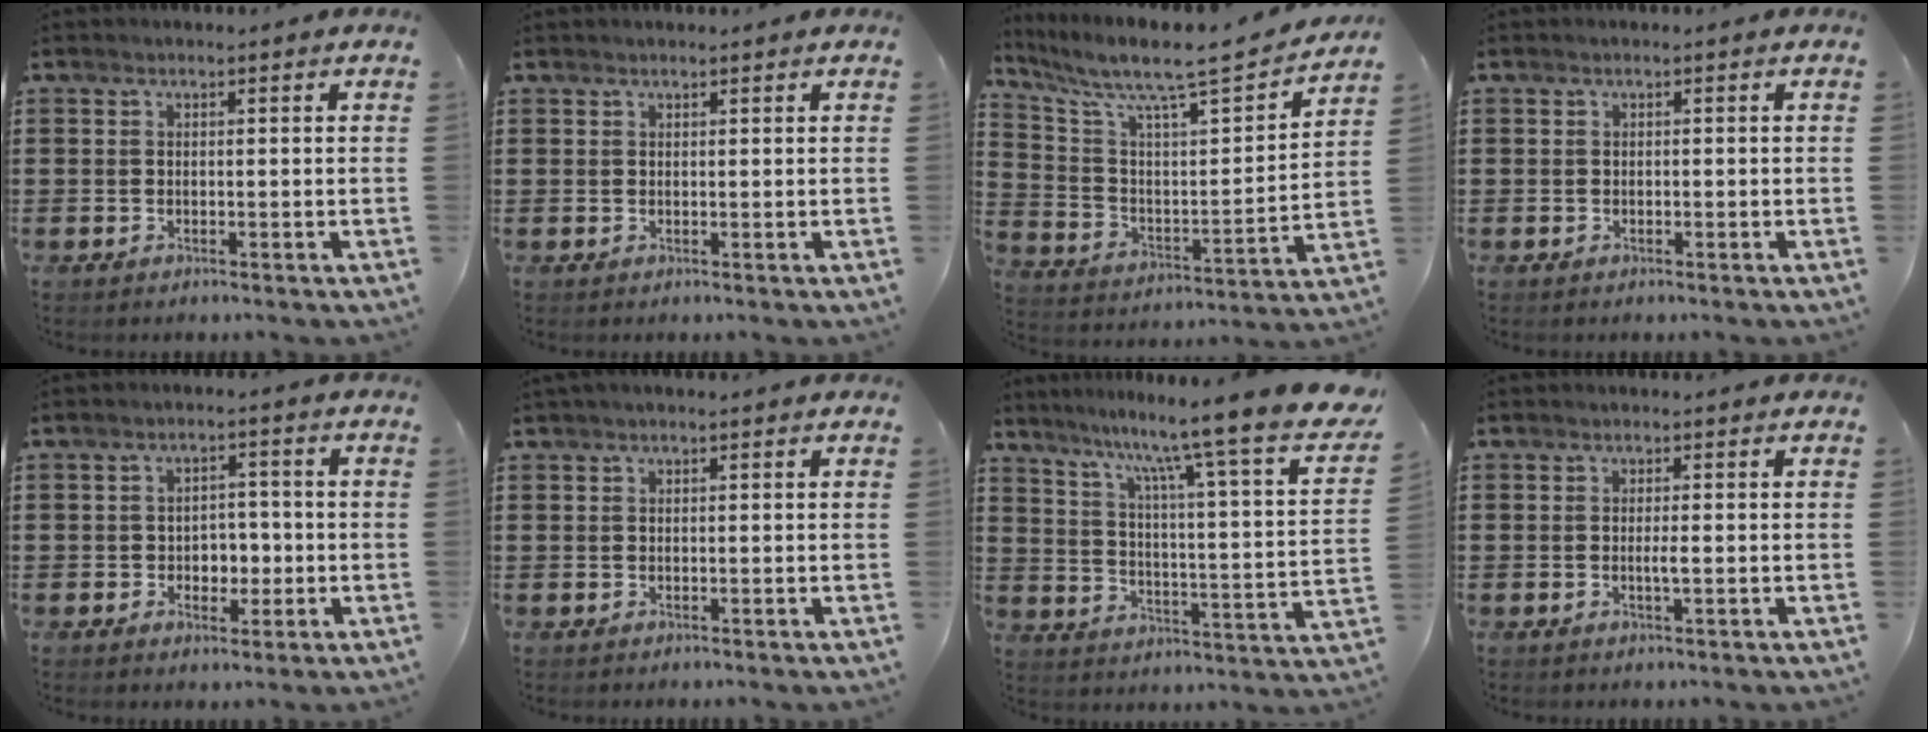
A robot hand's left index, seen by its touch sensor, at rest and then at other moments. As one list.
[{"total": 0.5, "force": [0.5, 0.1, 0.2], "torque": [-0.005, -0.001, 0.010]}, {"total": 7.6, "force": [6.4, 0.7, 4.0], "torque": [-0.110, -0.057, 0.099]}, {"total": 0.0}, {"total": 3.5, "force": [-0.8, 2.8, 2.0], "torque": [-0.039, 0.003, -0.022]}, {"total": 0.7, "force": [0.4, 0.1, 0.6], "torque": [-0.010, 0.002, 0.006]}, {"total": 10.3, "force": [8.5, -1.6, 5.6], "torque": [-0.124, -0.079, 0.125]}, {"total": 1.5, "force": [-0.2, 0.1, 1.5], "torque": [-0.028, -0.004, -0.003]}]